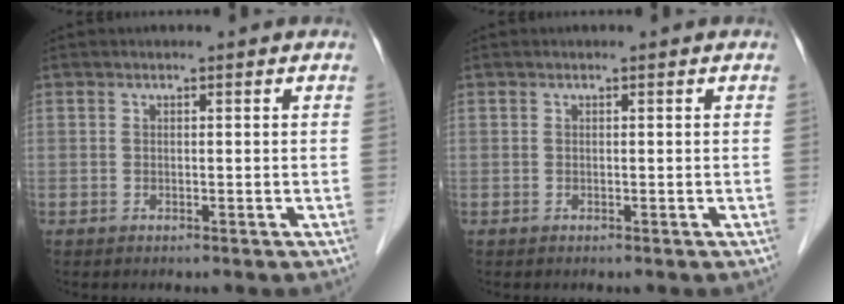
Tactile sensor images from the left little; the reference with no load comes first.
{"total": 0.0}